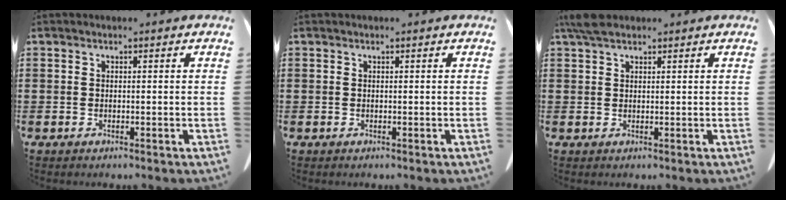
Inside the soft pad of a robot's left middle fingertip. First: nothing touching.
{"total": 0.0}
{"total": 3.1, "force": [2.2, 1.2, 1.8], "torque": [-0.041, 0.006, 0.042]}